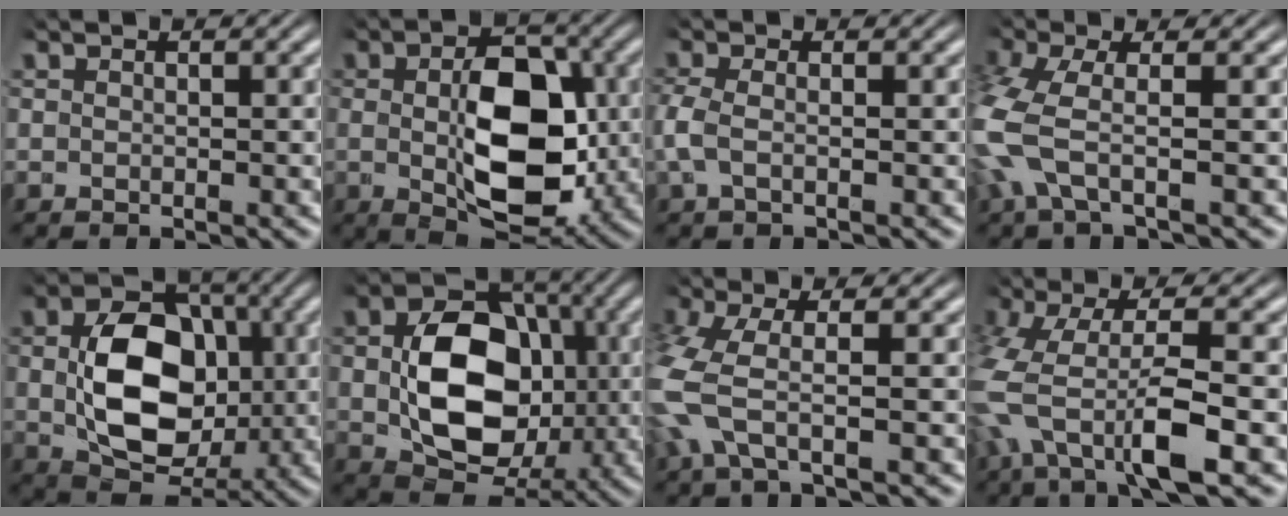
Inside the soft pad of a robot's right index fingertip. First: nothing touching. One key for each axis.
{"total": 10.5, "fx": -0.8, "fy": 5.7, "fz": 8.7, "tx": -0.150, "ty": -0.036, "tz": 0.002}
{"total": 2.3, "fx": -0.5, "fy": 1.1, "fz": 1.9, "tx": -0.060, "ty": -0.012, "tz": -0.002}
{"total": 4.7, "fx": -0.8, "fy": 2.6, "fz": 3.9, "tx": -0.124, "ty": -0.023, "tz": -0.006}
{"total": 10.8, "fx": -0.2, "fy": 7.6, "fz": 7.7, "tx": -0.140, "ty": -0.027, "tz": 0.006}
{"total": 12.1, "fx": -0.5, "fy": 8.6, "fz": 8.5, "tx": -0.168, "ty": -0.036, "tz": 0.004}
{"total": 4.4, "fx": -0.4, "fy": 2.1, "fz": 3.9, "tx": -0.115, "ty": -0.017, "tz": -0.002}
{"total": 7.2, "fx": -1.4, "fy": 3.4, "fz": 6.2, "tx": -0.155, "ty": -0.032, "tz": -0.015}